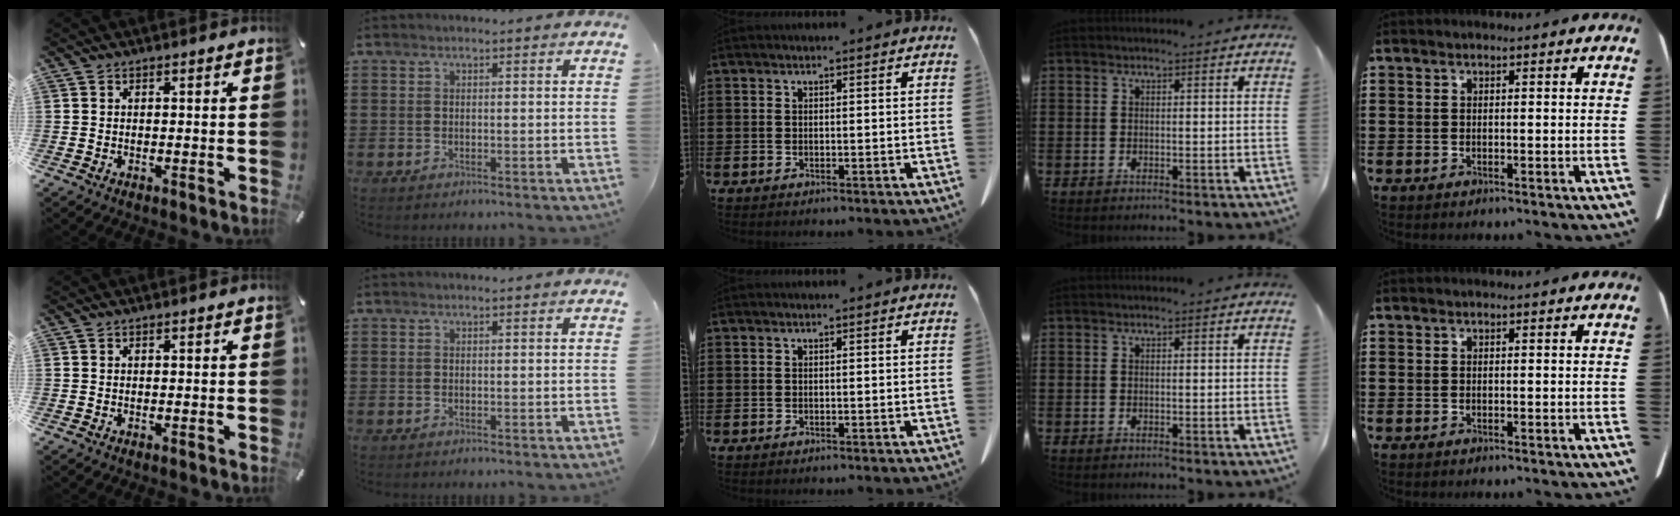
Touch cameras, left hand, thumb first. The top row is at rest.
{}